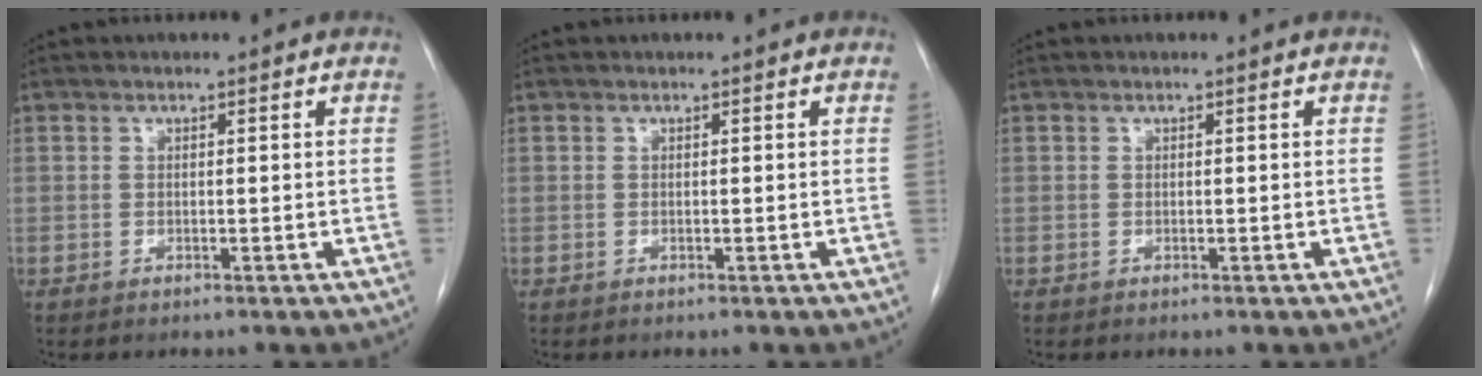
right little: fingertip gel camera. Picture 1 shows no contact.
{"total": 0.0}
{"total": 0.0}